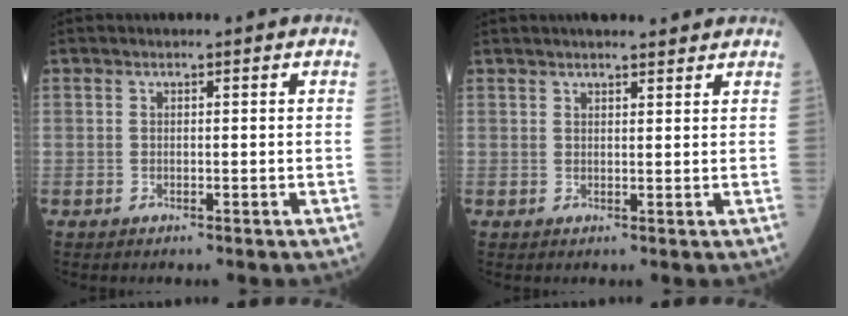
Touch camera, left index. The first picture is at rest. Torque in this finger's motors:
{"motor_torque": [0.58, -0.56, 0.18, 0.04]}